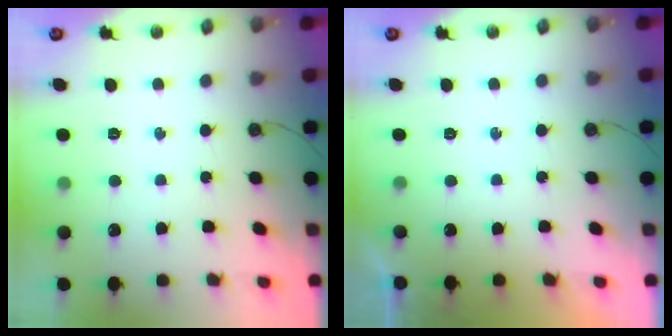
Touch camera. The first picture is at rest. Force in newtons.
{"total": 0.0}